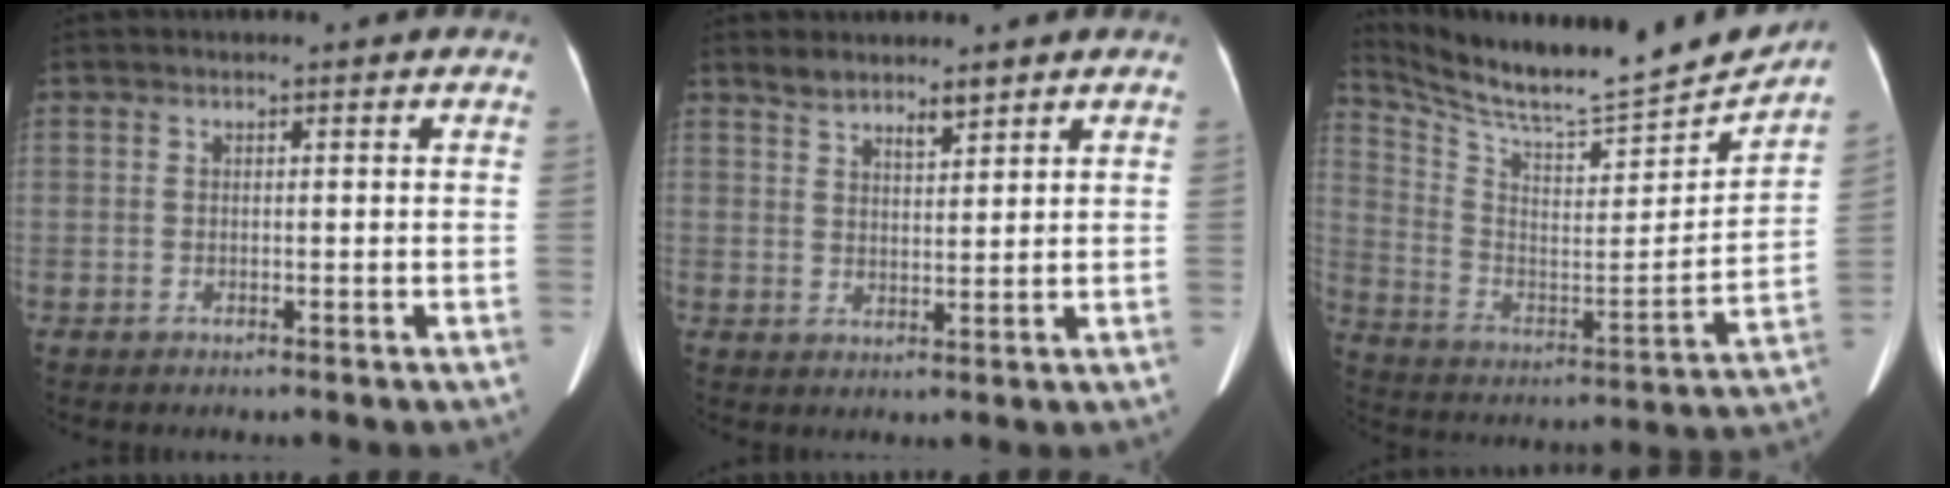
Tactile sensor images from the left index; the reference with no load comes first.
{"total": 3.9, "force": [3.5, 0.9, 1.6], "torque": [-0.024, 0.009, 0.062]}
{"total": 21.4, "force": [20.0, 0.7, 7.5], "torque": [-0.147, -0.056, 0.313]}